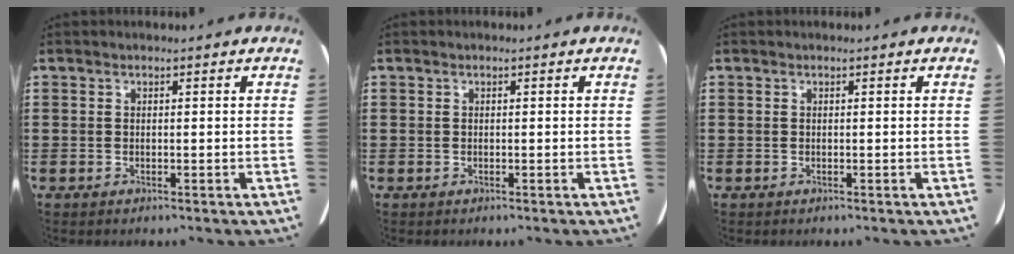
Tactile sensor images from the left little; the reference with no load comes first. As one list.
[{"total": 0.0}, {"total": 0.0}]